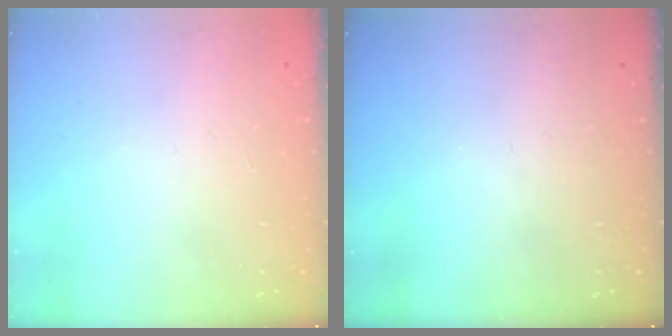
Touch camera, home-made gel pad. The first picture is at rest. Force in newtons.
{"total": 0.0}